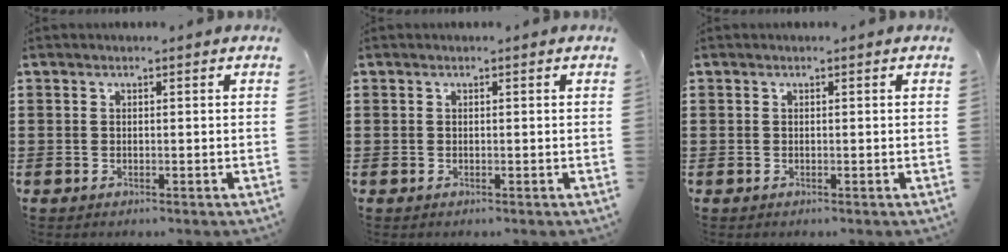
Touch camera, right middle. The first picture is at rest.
{"total": 0.0}
{"total": 0.0}